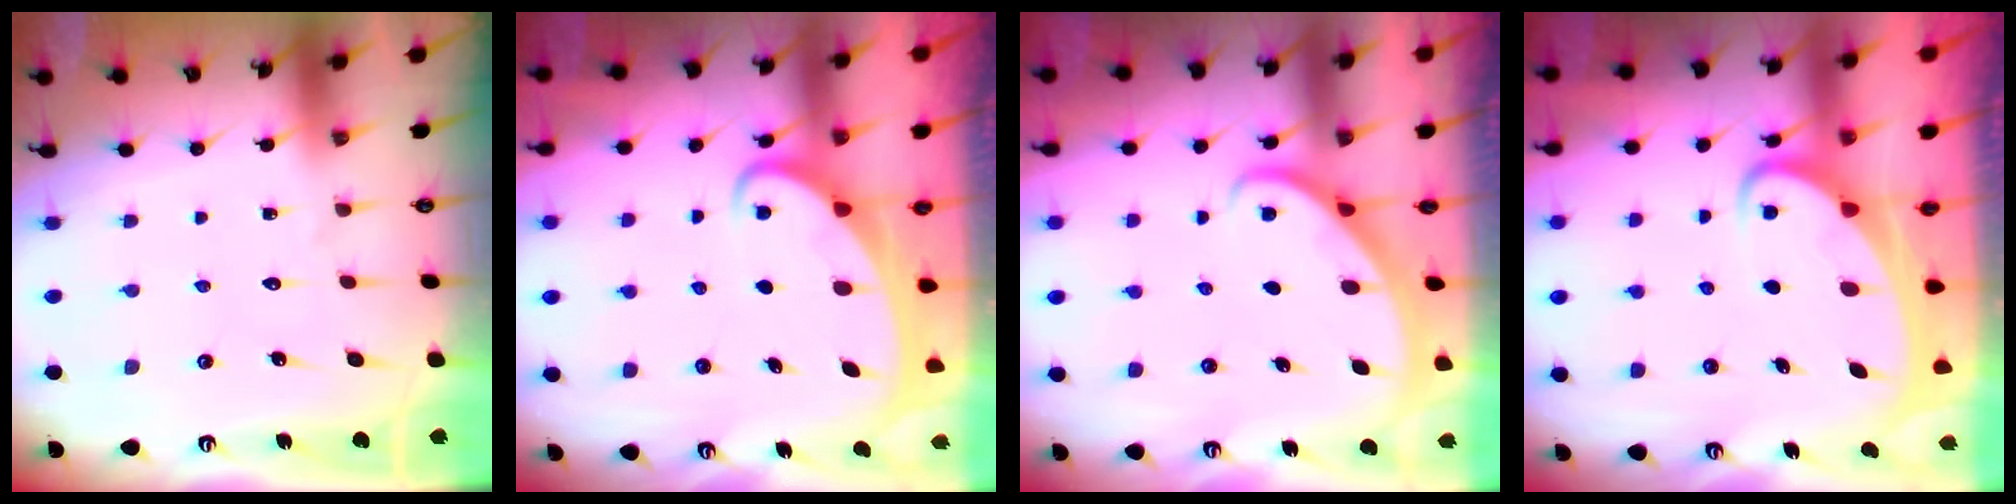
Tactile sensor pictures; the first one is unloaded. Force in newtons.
{"total": 2.5, "press": 2.5, "slide": 0.4}
{"total": 2.3, "press": 2.3, "slide": 0.2}
{"total": 3.7, "press": 3.7, "slide": 0.4}